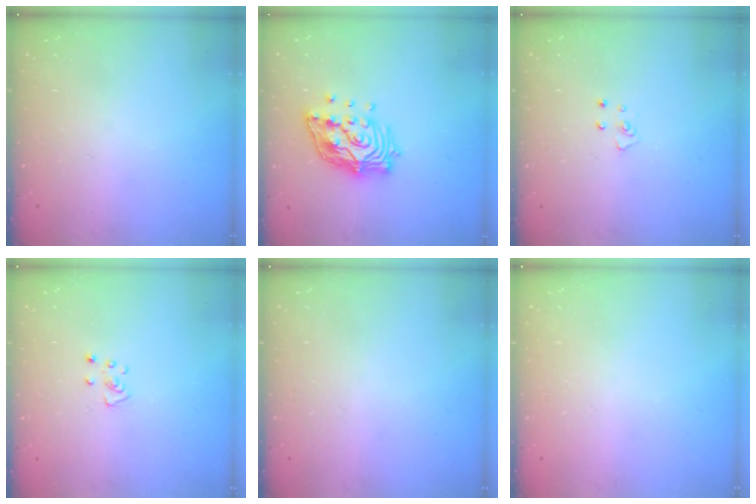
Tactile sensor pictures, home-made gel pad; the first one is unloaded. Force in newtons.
{"total": 14.9, "press": 14.8, "slide": 1.7}
{"total": 3.8, "press": 3.8, "slide": 0.3}
{"total": 3.9, "press": 3.9, "slide": 0.2}
{"total": 0.0}
{"total": 0.0}